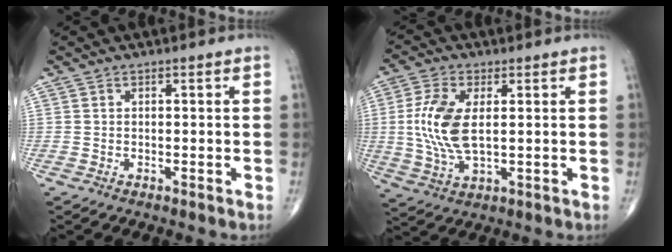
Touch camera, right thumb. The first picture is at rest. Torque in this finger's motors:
{"motor_torque": [-0.34, 0.96, 1.15, 0.29, 0.12]}